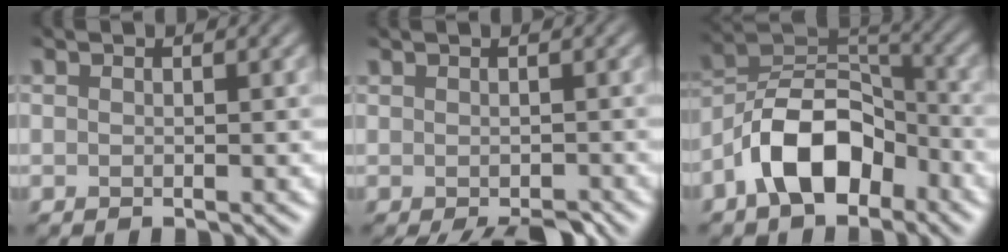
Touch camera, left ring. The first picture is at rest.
{"total": 1.3, "force": [-1.0, 0.4, 0.8], "torque": [-0.003, -0.003, -0.014]}
{"total": 7.9, "force": [-4.9, 4.1, 4.7], "torque": [-0.072, 0.009, -0.102]}